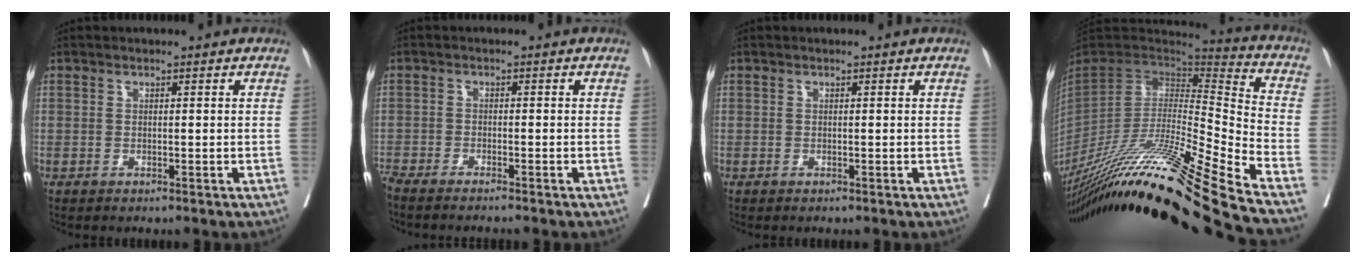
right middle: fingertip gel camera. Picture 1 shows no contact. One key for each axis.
{"total": 2.6, "fx": -1.8, "fy": -1.0, "fz": 1.7, "tx": -0.010, "ty": -0.014, "tz": -0.027}
{"total": 0.0}
{"total": 30.3, "fx": -22.3, "fy": -3.0, "fz": 20.4, "tx": -0.305, "ty": -0.081, "tz": -0.387}